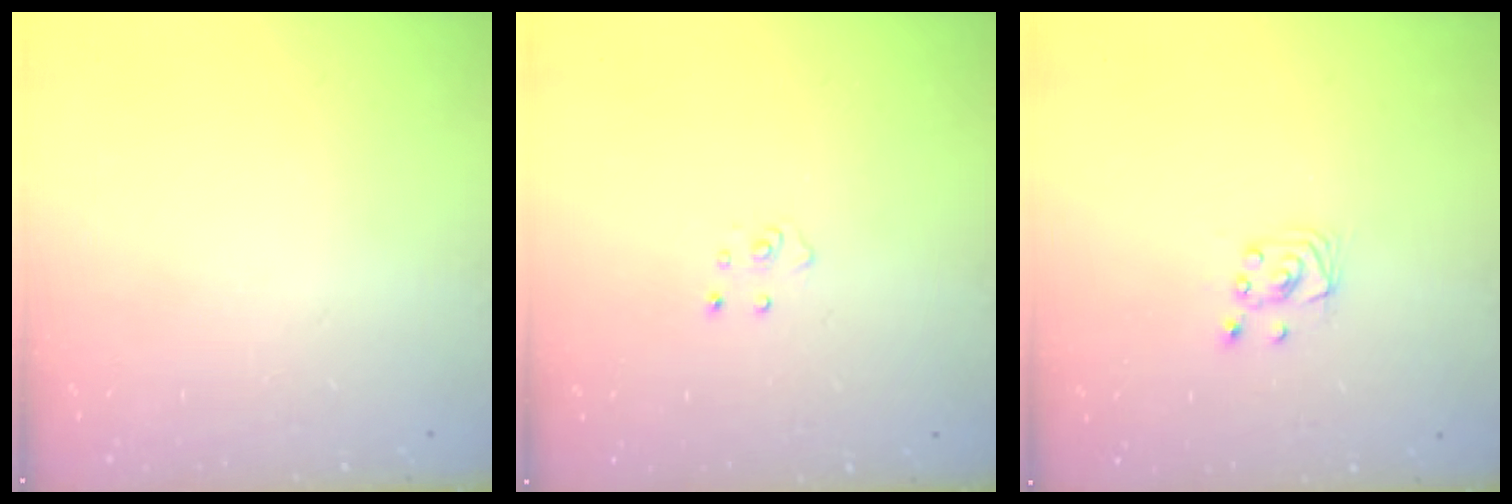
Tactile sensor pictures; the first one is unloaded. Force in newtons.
{"total": 3.6, "press": 3.6, "slide": 0.3}
{"total": 2.7, "press": 2.7, "slide": 0.2}